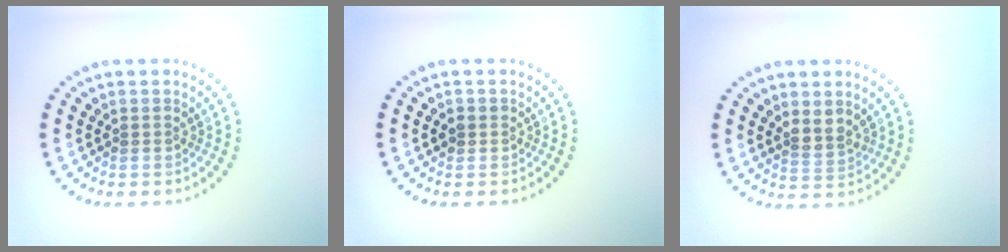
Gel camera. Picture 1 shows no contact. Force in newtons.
{"total": 1.0, "press": 1.0, "slide": 0.3}
{"total": 2.1, "press": 1.8, "slide": 1.1}